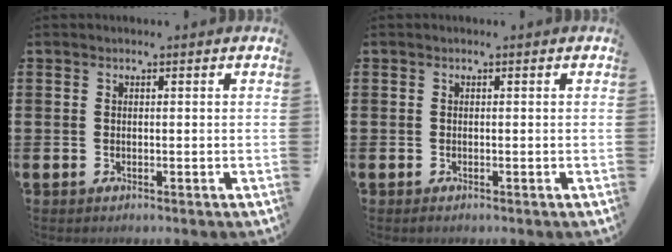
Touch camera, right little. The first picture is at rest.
{"total": 0.0}